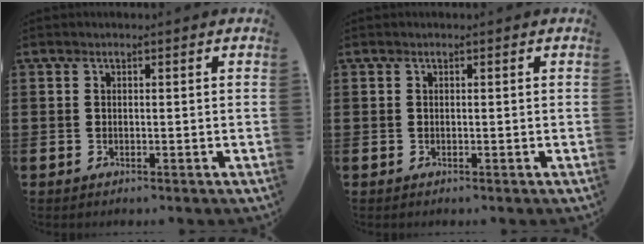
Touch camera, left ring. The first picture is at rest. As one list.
[{"total": 0.0}]